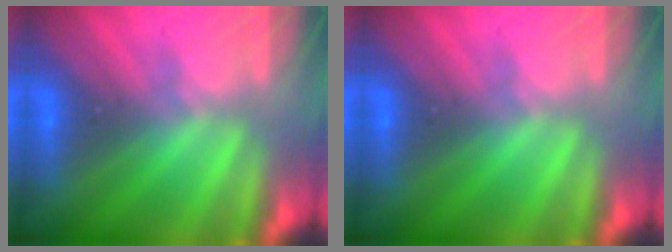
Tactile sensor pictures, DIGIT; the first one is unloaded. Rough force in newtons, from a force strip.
{"total": 0.0}